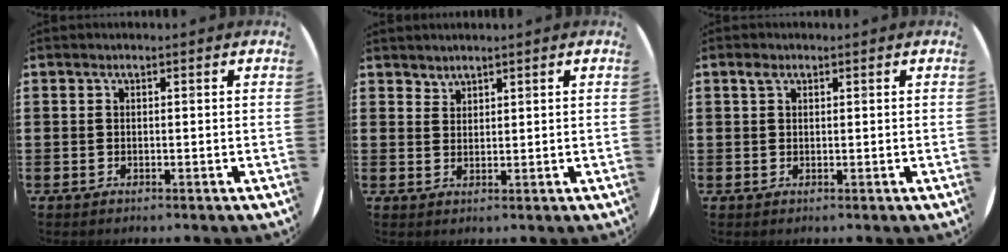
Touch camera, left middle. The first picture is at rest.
{"total": 1.8, "force": [1.7, 0.3, -0.4], "torque": [0.004, -0.001, 0.035]}
{"total": 1.2, "force": [0.7, 0.9, 0.4], "torque": [-0.002, 0.002, 0.011]}